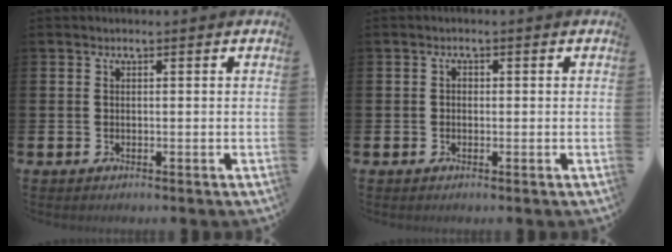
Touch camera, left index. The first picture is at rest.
{"total": 1.0, "force": [-0.2, 0.9, 0.5], "torque": [-0.005, 0.004, -0.006]}